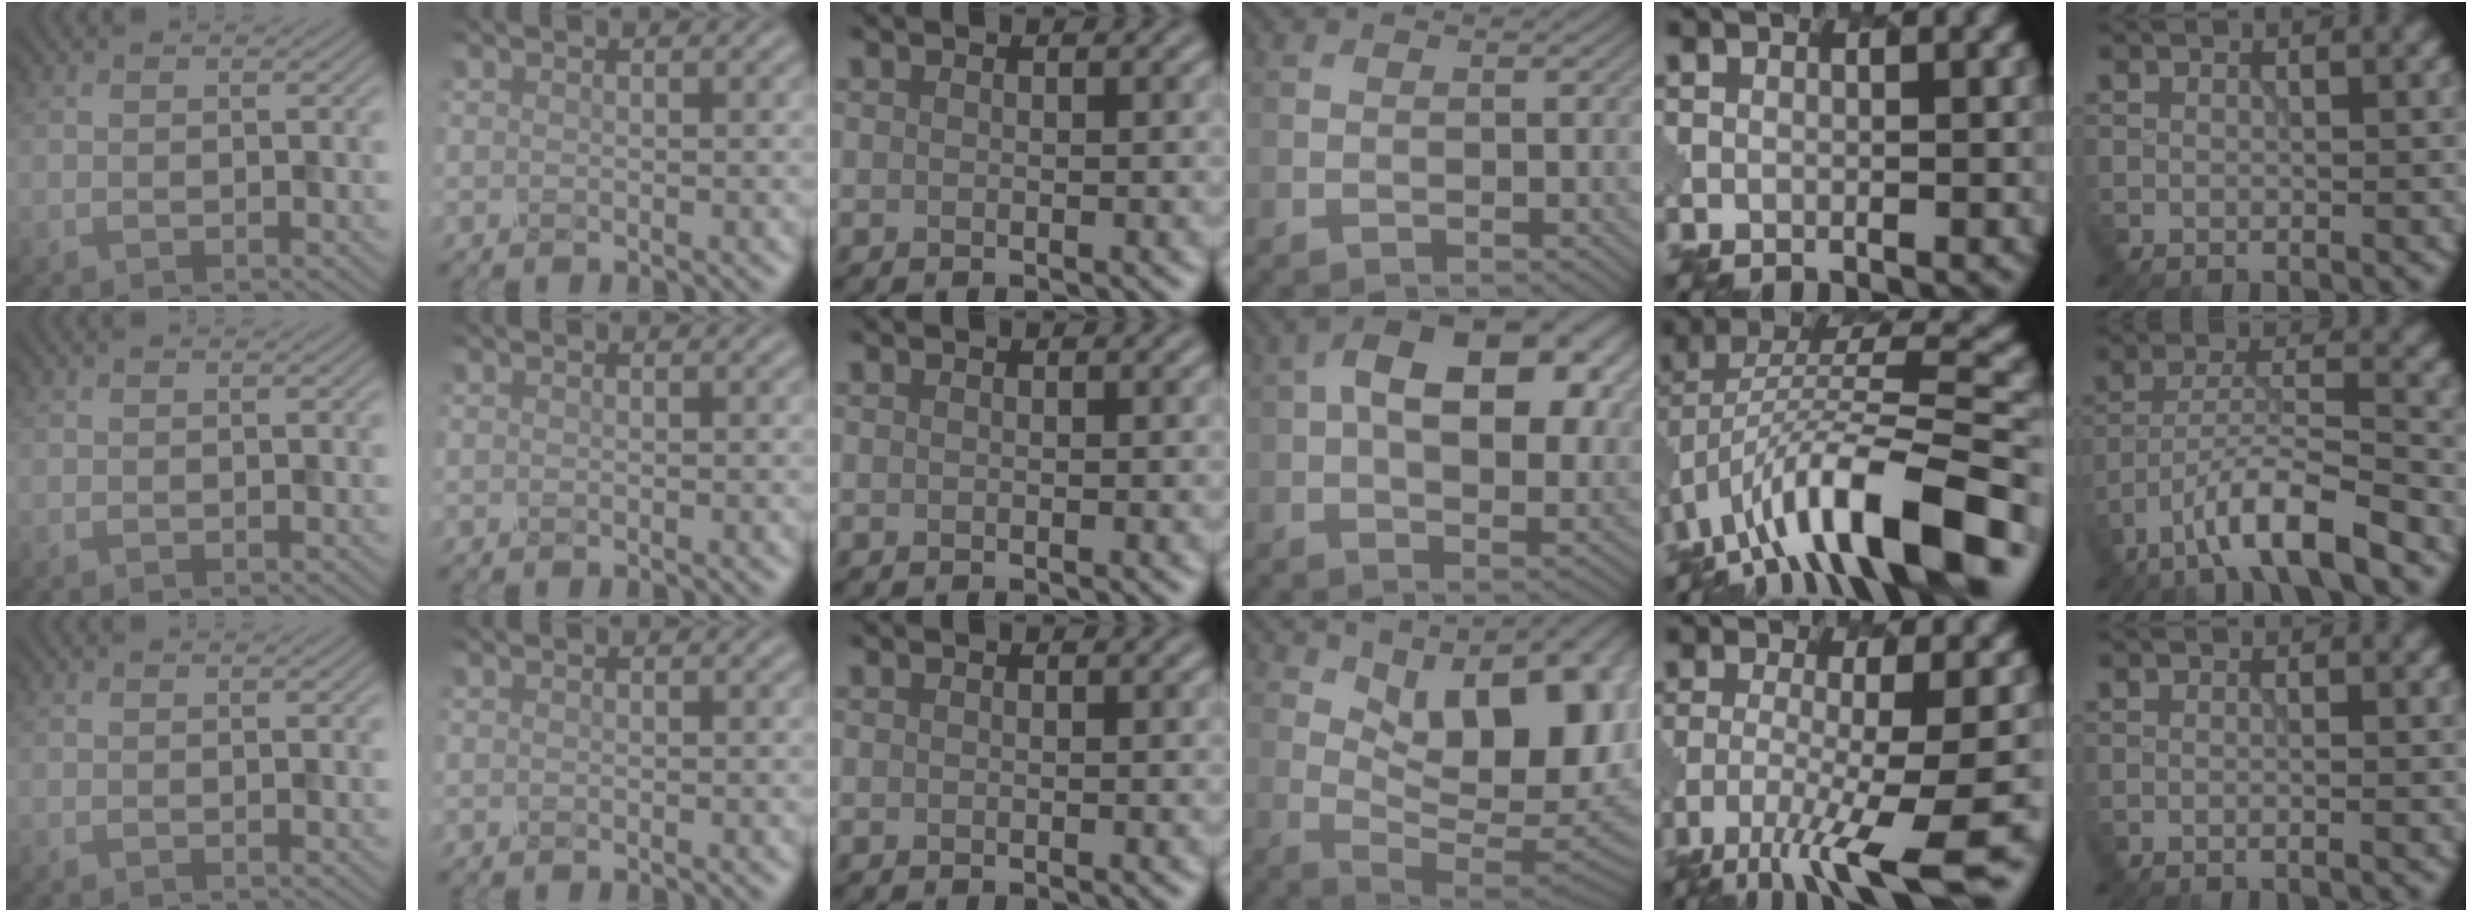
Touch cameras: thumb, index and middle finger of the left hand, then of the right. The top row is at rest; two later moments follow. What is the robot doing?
{"motion": "shake", "object": "salt shaker"}